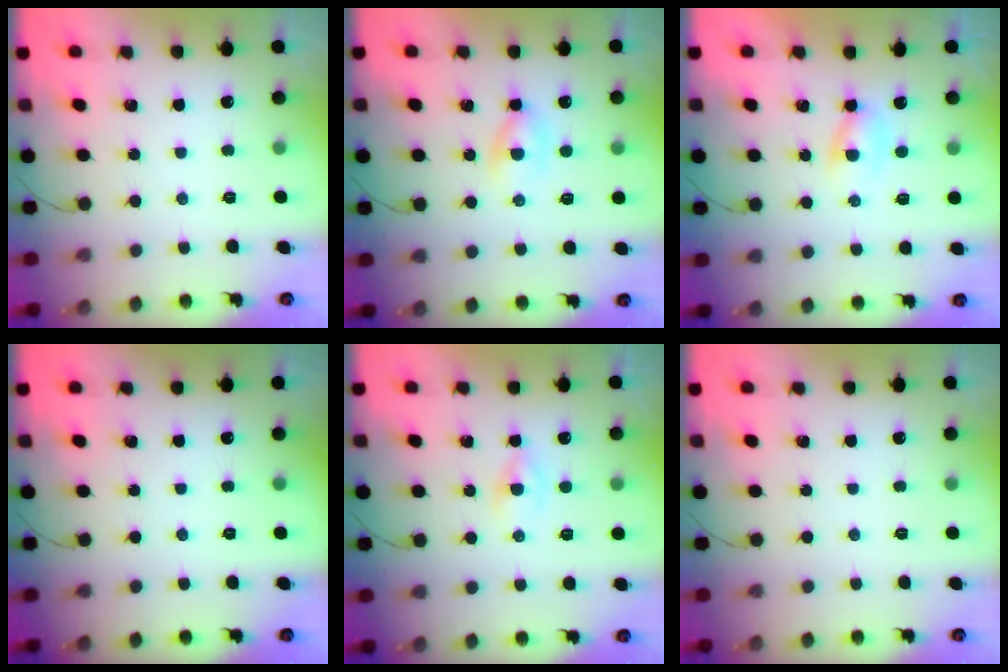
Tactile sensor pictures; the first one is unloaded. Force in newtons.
{"total": 2.6, "press": 2.4, "slide": 1.0}
{"total": 1.9, "press": 1.6, "slide": 1.0}
{"total": 0.0}
{"total": 1.1, "press": 0.8, "slide": 0.7}
{"total": 0.0}